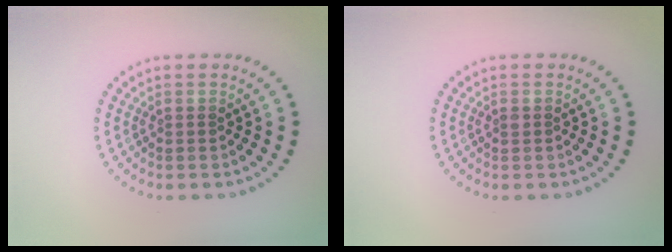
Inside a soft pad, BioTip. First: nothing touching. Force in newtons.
{"total": 0.5, "press": 0.5, "slide": 0.1}